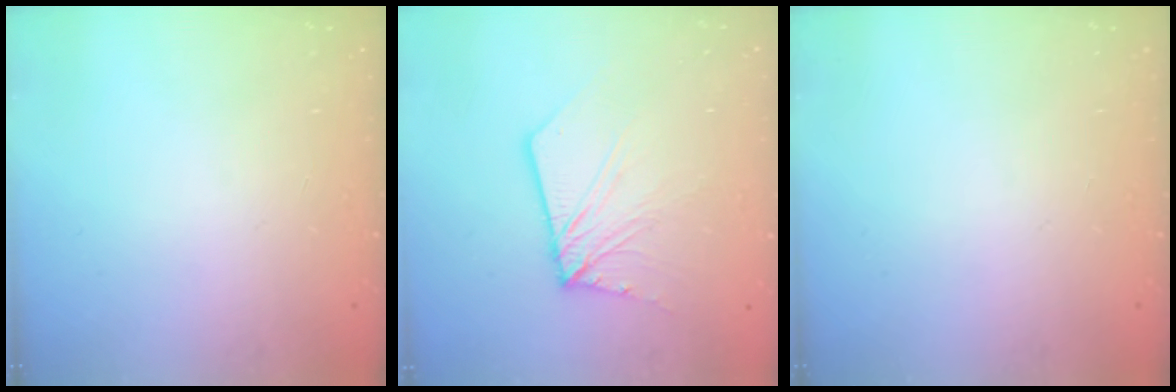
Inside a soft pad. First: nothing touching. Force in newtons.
{"total": 8.6, "press": 8.5, "slide": 1.0}
{"total": 0.0}